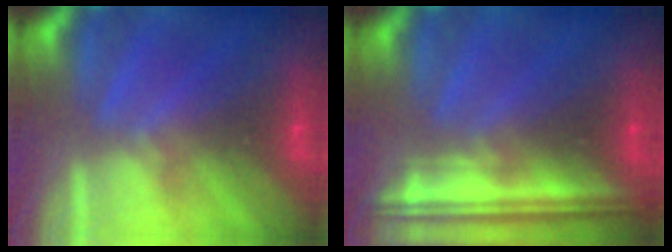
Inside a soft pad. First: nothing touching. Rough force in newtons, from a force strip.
{"total": 7.0}